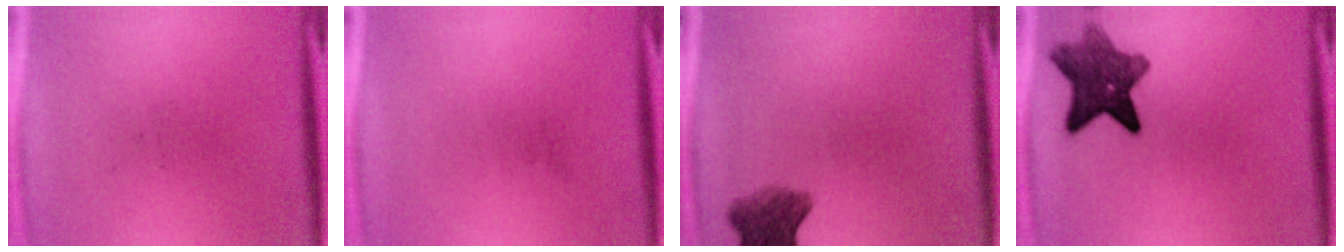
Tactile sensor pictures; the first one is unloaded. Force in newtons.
{"total": 0.0}
{"total": 6.2}
{"total": 9.0}